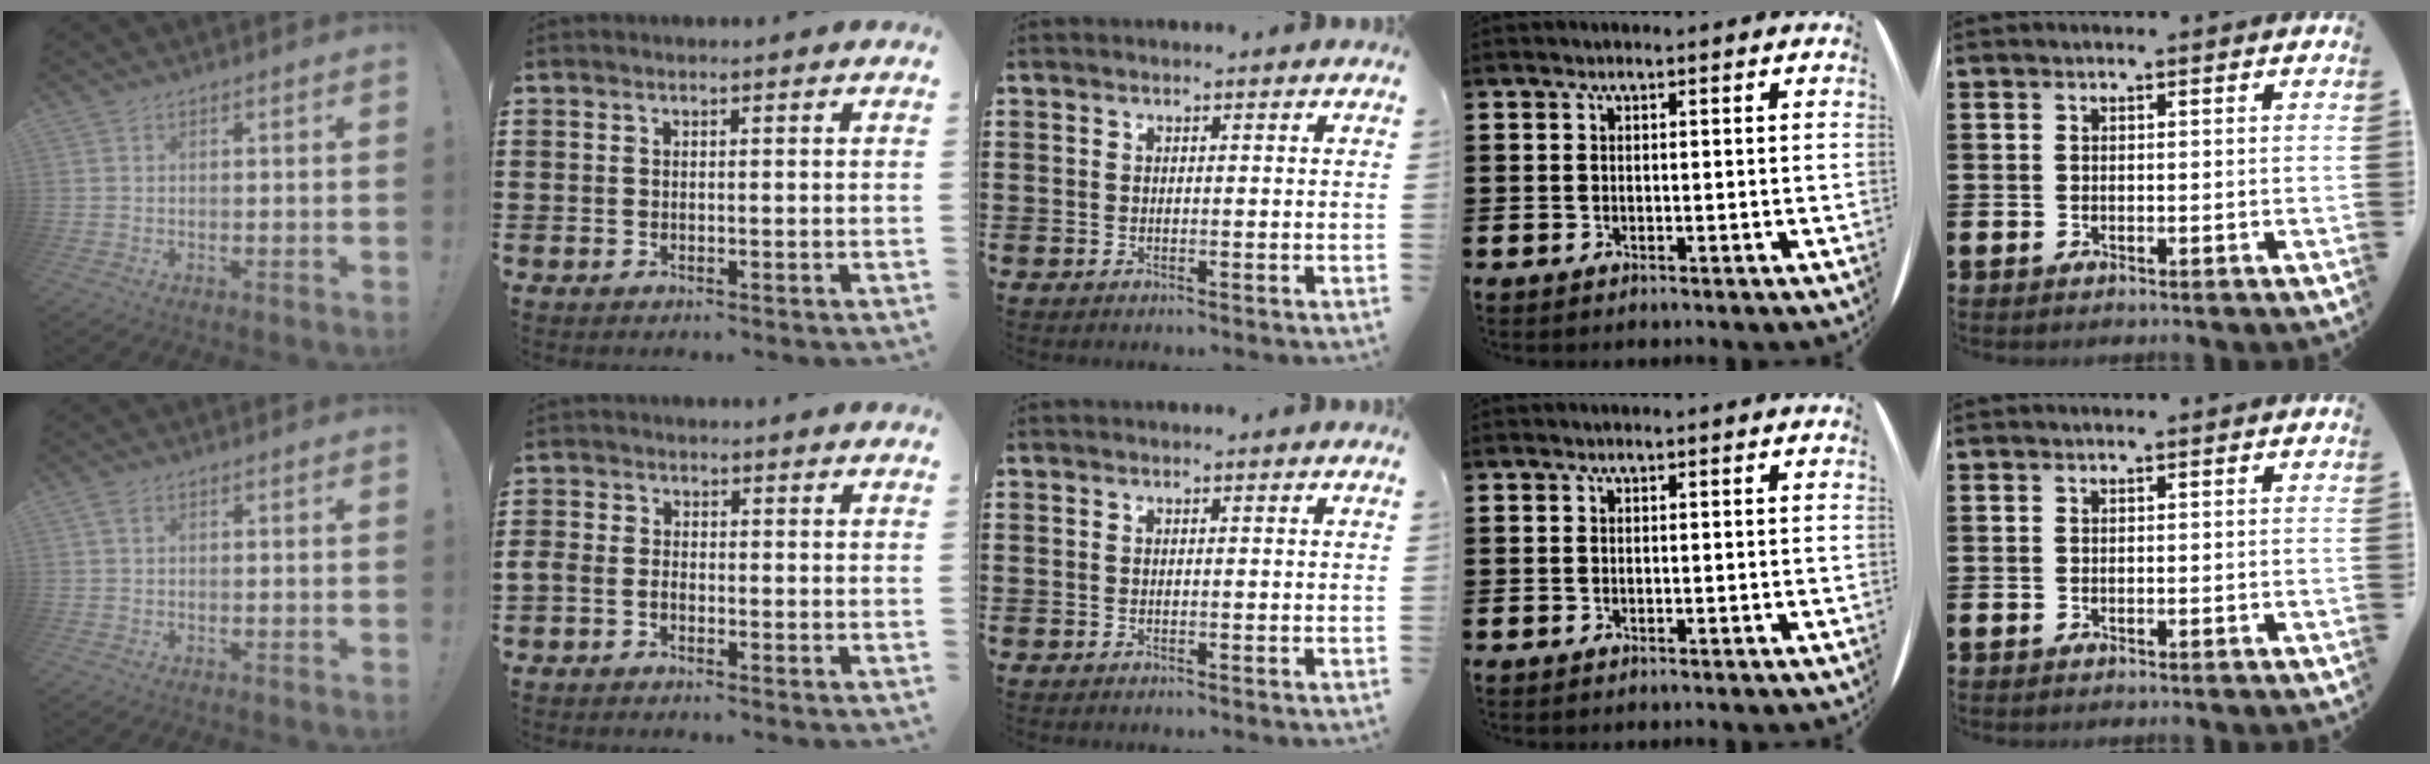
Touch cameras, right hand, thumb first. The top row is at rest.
{"thumb": {"total": 1.2, "force": [0.5, 0.8, 0.6], "torque": [-0.014, 0.005, 0.010]}, "index": {"total": 1.7, "force": [-1.5, 0.6, 0.7], "torque": [-0.016, 0.001, -0.030]}}